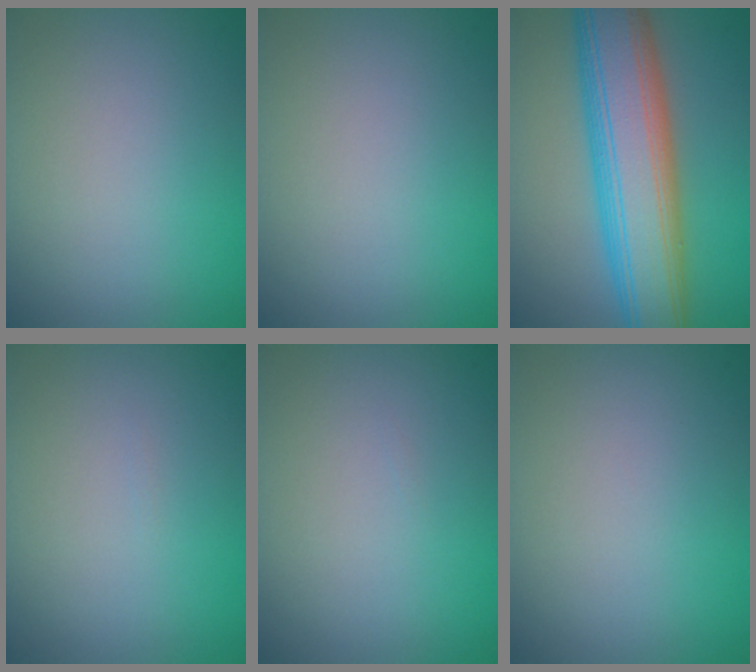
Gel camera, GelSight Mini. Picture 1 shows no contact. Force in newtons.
{"total": 0.0}
{"total": 11.1, "press": 11.1, "slide": 0.2}
{"total": 0.0}
{"total": 0.0}
{"total": 0.0}